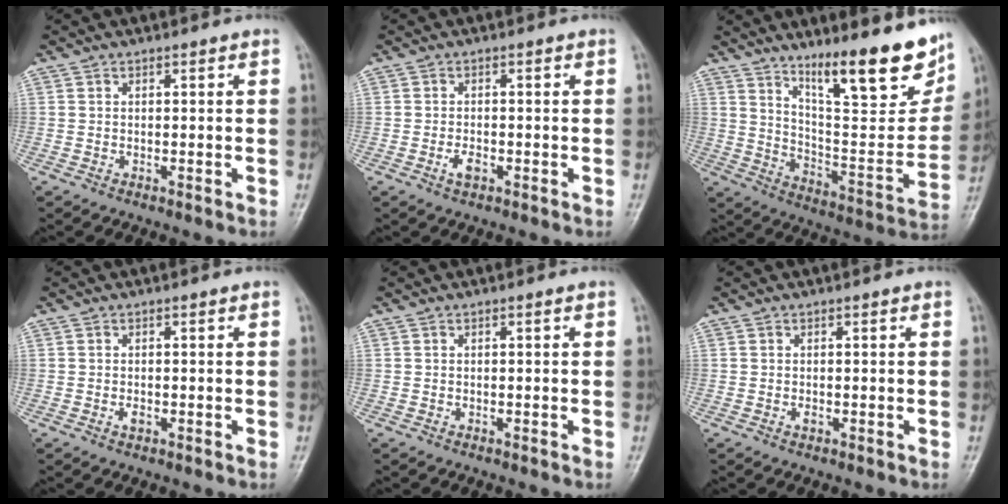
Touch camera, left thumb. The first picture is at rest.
{"total": 2.2, "force": [-0.9, 1.2, 1.6], "torque": [-0.029, 0.000, -0.017]}
{"total": 21.3, "force": [14.3, 5.0, 14.9], "torque": [-0.178, -0.085, 0.230]}
{"total": 1.0, "force": [-0.3, 0.7, 0.7], "torque": [-0.011, -0.002, -0.005]}
{"total": 0.0}
{"total": 0.6, "force": [-0.1, 0.4, 0.4], "torque": [-0.007, -0.001, -0.003]}